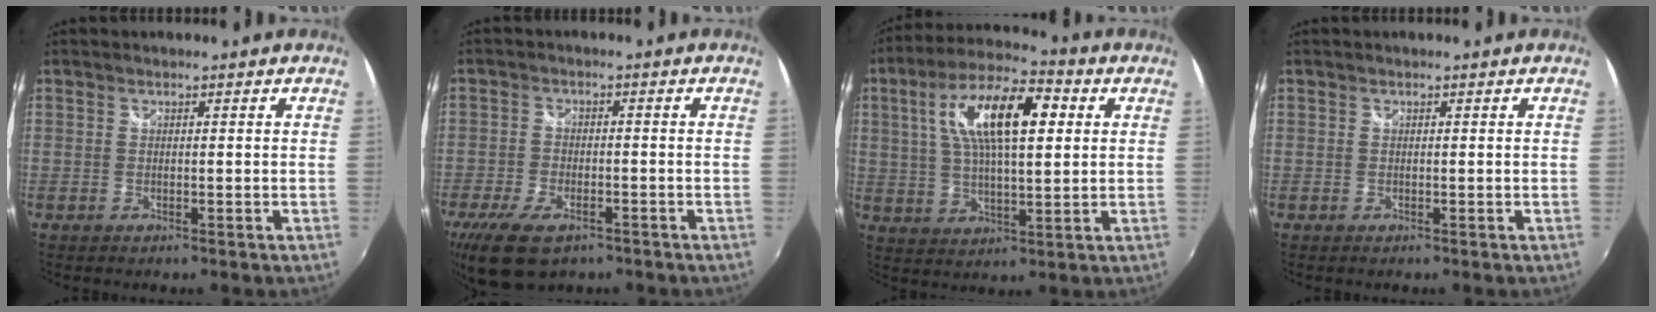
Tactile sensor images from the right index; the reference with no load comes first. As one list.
[{"total": 11.6, "force": [-7.4, 5.6, 6.9], "torque": [-0.169, -0.029, -0.127]}, {"total": 15.7, "force": [4.4, 5.6, 14.0], "torque": [-0.252, 0.024, 0.072]}, {"total": 0.0}]